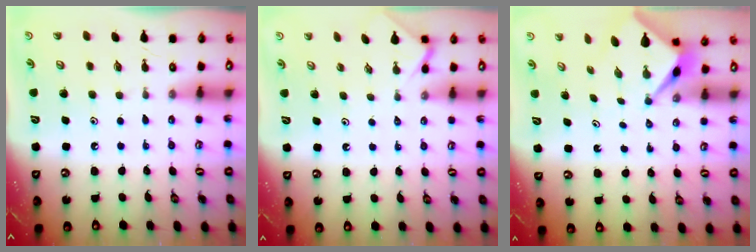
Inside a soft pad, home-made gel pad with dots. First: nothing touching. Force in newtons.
{"total": 2.5, "press": 2.5, "slide": 0.4}
{"total": 2.7, "press": 2.7, "slide": 0.2}